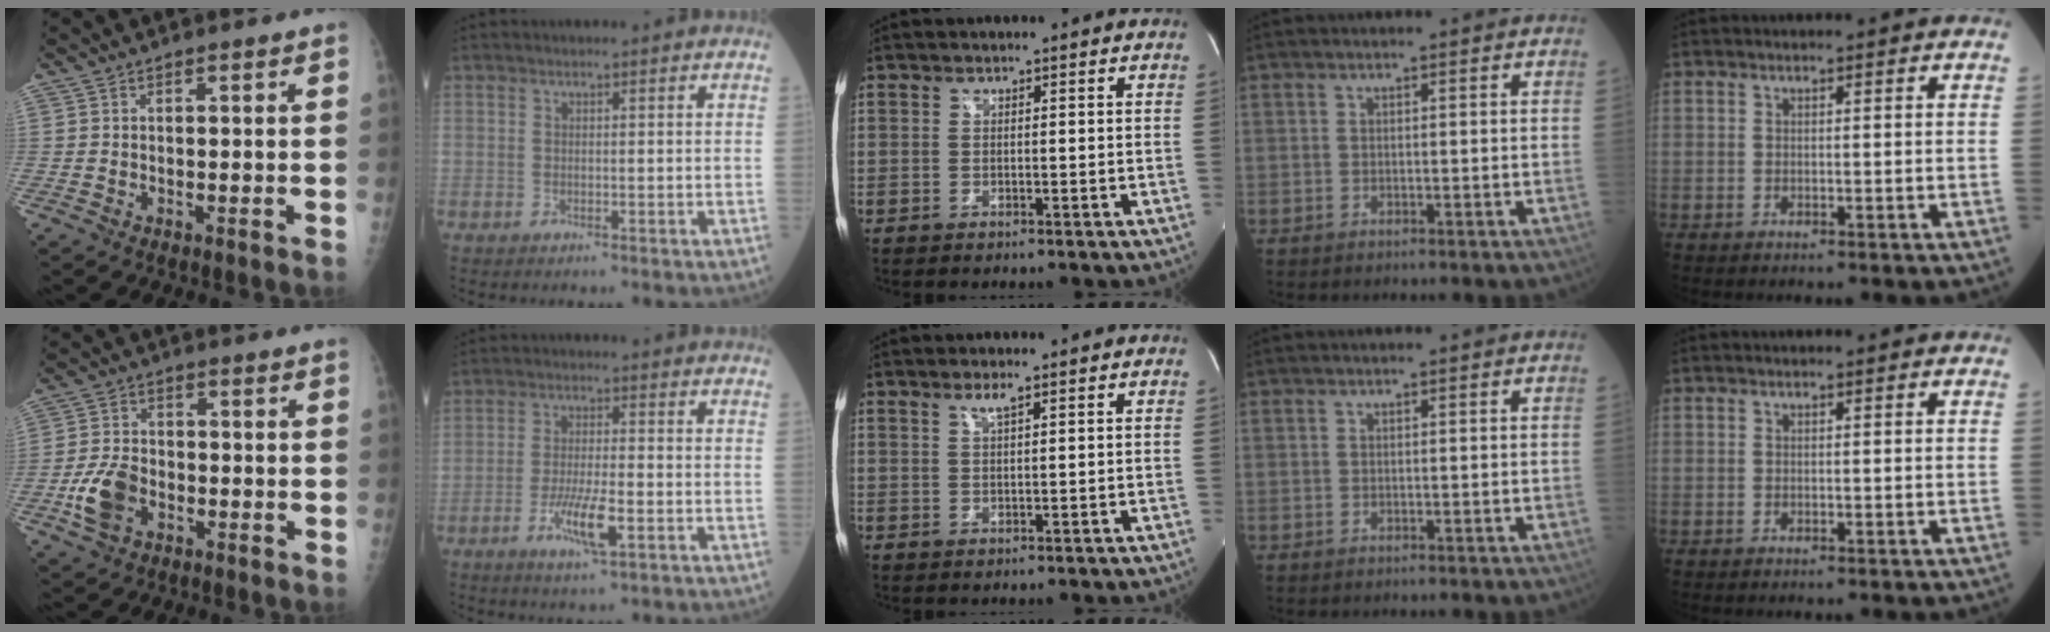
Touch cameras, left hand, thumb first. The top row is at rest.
{"thumb": {"total": 7.4, "force": [-3.1, 4.9, 4.7], "torque": [-0.092, 0.013, -0.059]}, "index": {"total": 6.4, "force": [-2.7, 0.9, 5.8], "torque": [-0.114, -0.008, -0.048]}, "middle": {"total": 1.7, "force": [1.1, -0.1, 1.3], "torque": [-0.030, -0.002, 0.023]}}